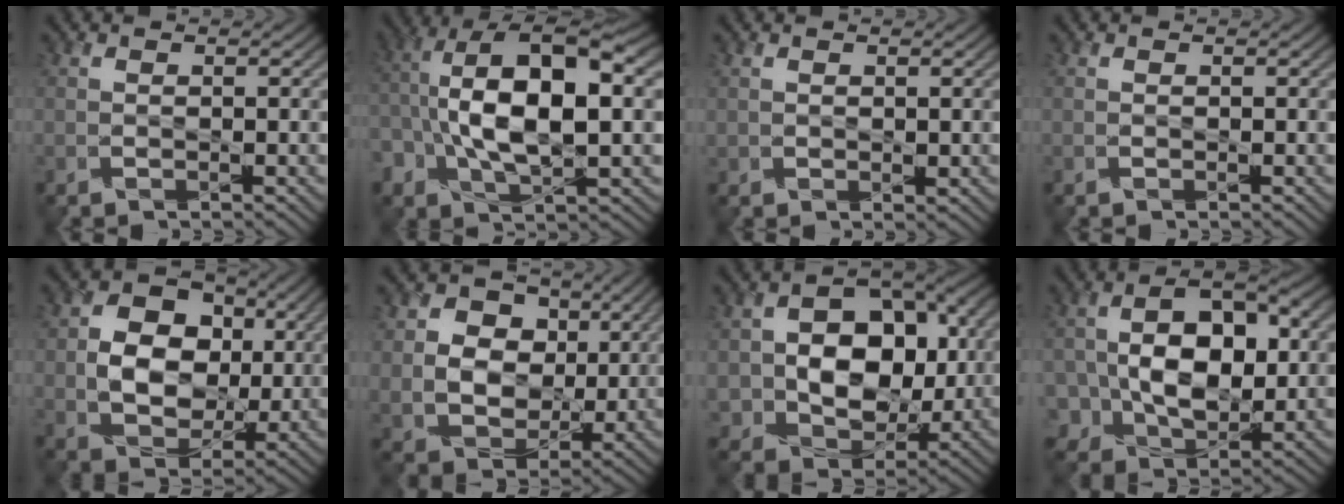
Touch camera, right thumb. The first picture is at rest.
{"total": 13.7, "force": [-0.2, 6.8, 11.9], "torque": [-0.229, 0.007, -0.005]}
{"total": 1.0, "force": [0.5, 0.8, 0.4], "torque": [-0.010, -0.007, 0.015]}
{"total": 0.0}
{"total": 9.8, "force": [1.2, 7.6, 6.1], "torque": [-0.125, -0.001, 0.012]}
{"total": 11.8, "force": [3.3, 9.3, 6.4], "torque": [-0.164, 0.011, 0.063]}
{"total": 12.9, "force": [0.2, 9.7, 8.4], "torque": [-0.143, -0.008, 0.002]}
{"total": 11.8, "force": [0.9, 8.0, 8.6], "torque": [-0.152, -0.003, 0.015]}